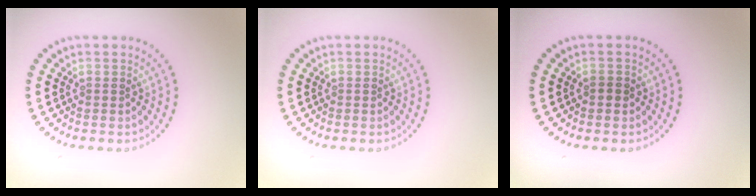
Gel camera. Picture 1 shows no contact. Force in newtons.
{"total": 0.0}
{"total": 0.7, "press": 0.7, "slide": 0.1}